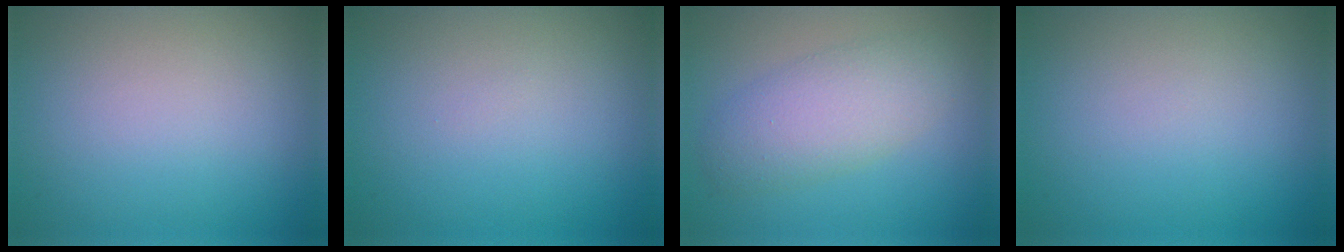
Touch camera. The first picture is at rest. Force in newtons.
{"total": 0.0}
{"total": 4.4, "press": 4.4, "slide": 0.2}
{"total": 0.0}